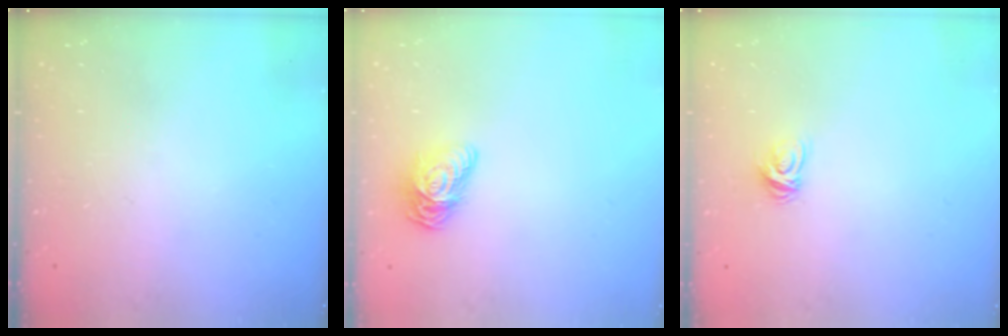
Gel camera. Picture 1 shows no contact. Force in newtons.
{"total": 10.6, "press": 10.6, "slide": 1.0}
{"total": 5.0, "press": 4.9, "slide": 0.5}